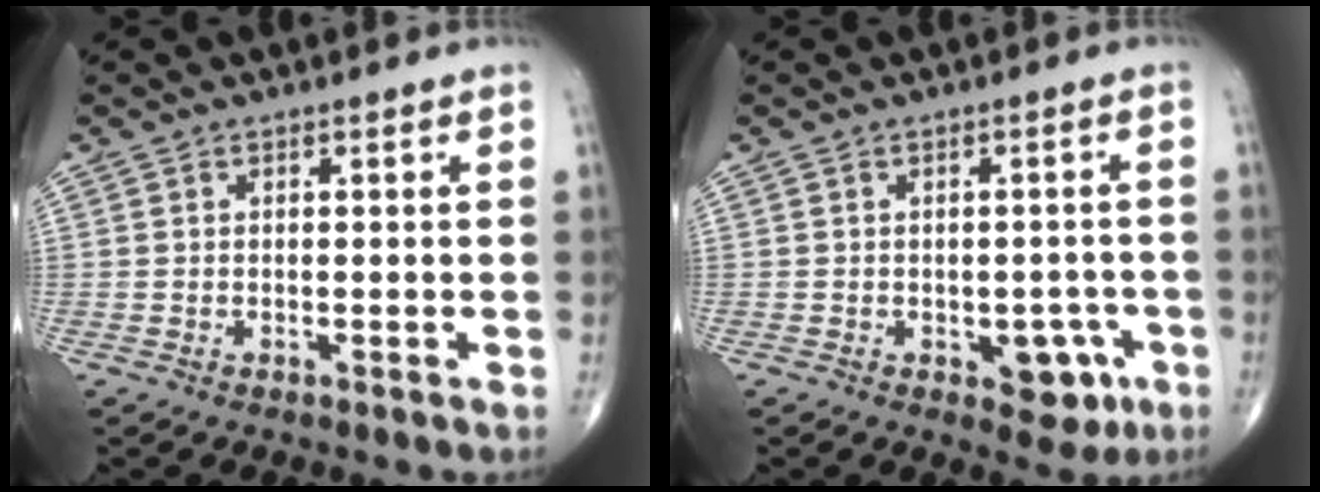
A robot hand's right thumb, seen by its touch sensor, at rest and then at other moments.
{"total": 6.1, "force": [-2.4, 3.6, 4.2], "torque": [-0.019, 0.010, -0.024]}